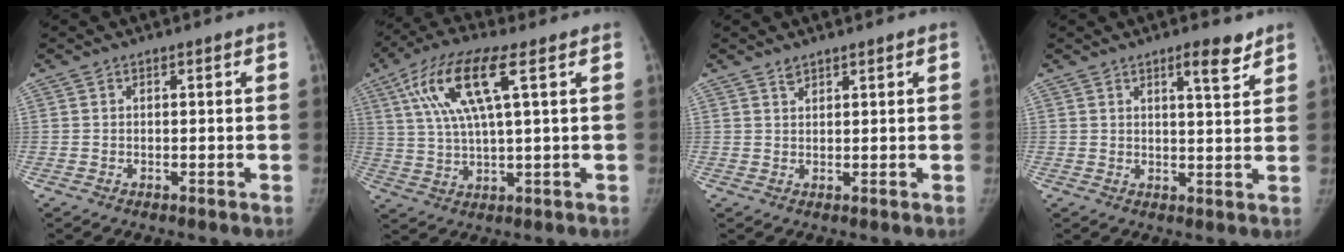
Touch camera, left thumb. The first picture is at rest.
{"total": 12.9, "force": [4.7, 3.0, 11.6], "torque": [-0.254, 0.008, 0.088]}
{"total": 1.2, "force": [1.1, 0.4, 0.3], "torque": [0.004, -0.007, 0.019]}
{"total": 5.1, "force": [3.5, 1.1, 3.5], "torque": [-0.044, -0.025, 0.051]}